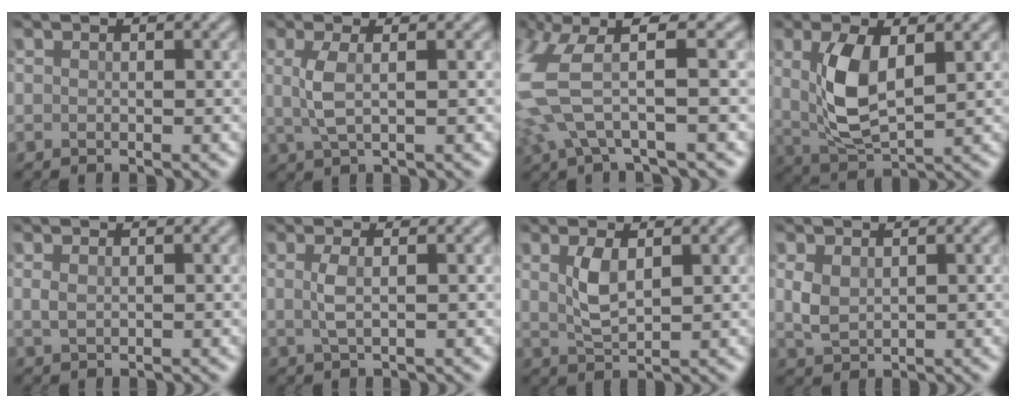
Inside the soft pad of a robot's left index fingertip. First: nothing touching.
{"total": 2.5, "force": [0.2, 0.6, 2.5], "torque": [-0.060, 0.002, 0.006]}
{"total": 6.7, "force": [0.2, 2.1, 6.4], "torque": [-0.168, 0.003, -0.005]}
{"total": 6.0, "force": [0.9, 2.5, 5.4], "torque": [-0.116, -0.002, 0.023]}
{"total": 1.1, "force": [0.1, 0.6, 0.9], "torque": [-0.021, 0.002, 0.006]}
{"total": 1.7, "force": [0.2, 0.3, 1.6], "torque": [-0.041, 0.001, 0.003]}
{"total": 2.6, "force": [0.8, 1.0, 2.3], "torque": [-0.054, 0.000, 0.020]}
{"total": 2.3, "force": [0.3, 1.6, 1.6], "torque": [-0.040, -0.003, 0.009]}